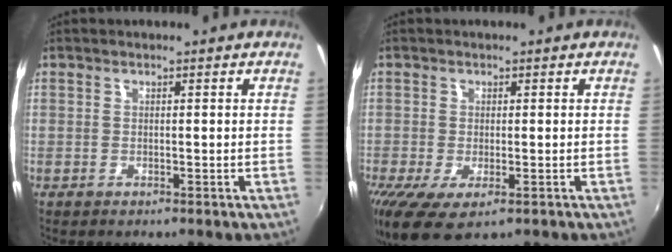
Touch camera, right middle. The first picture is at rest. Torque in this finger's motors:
{"motor_torque": [1.43, -0.71, 0.36, 0.20]}